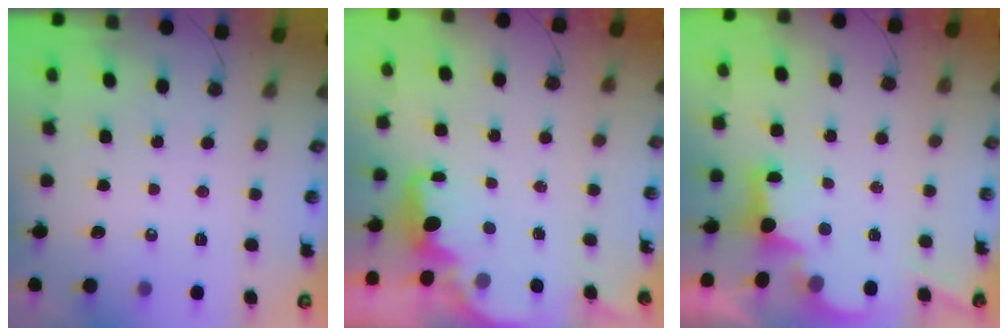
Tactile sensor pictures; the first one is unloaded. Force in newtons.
{"total": 1.9, "press": 1.8, "slide": 0.5}
{"total": 2.9, "press": 2.8, "slide": 0.9}